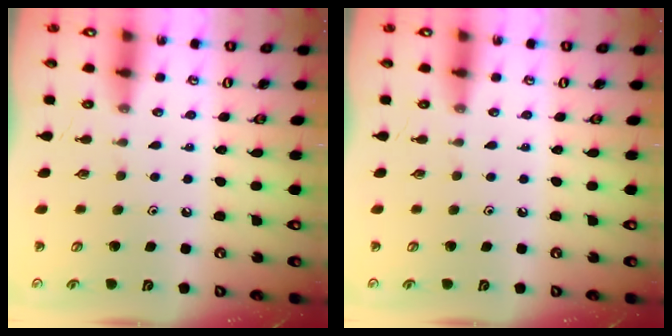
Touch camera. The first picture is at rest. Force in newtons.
{"total": 0.0}